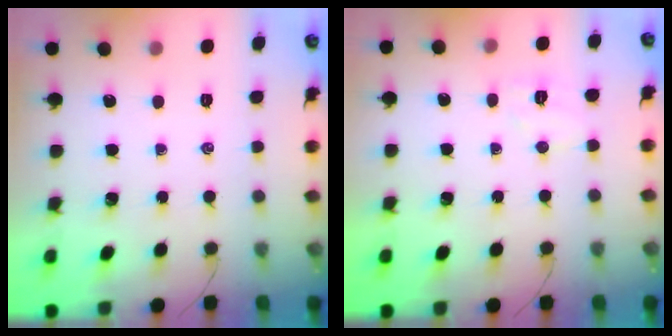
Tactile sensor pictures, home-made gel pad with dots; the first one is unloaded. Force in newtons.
{"total": 5.5, "press": 5.4, "slide": 1.2}